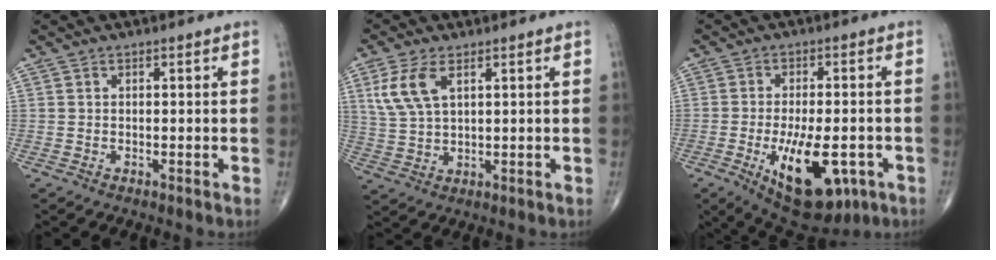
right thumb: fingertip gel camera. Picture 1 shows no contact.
{"total": 7.4, "force": [3.0, 3.5, 5.7], "torque": [-0.130, -0.001, 0.068]}
{"total": 15.8, "force": [-5.5, 7.2, 12.9], "torque": [-0.195, 0.002, -0.064]}